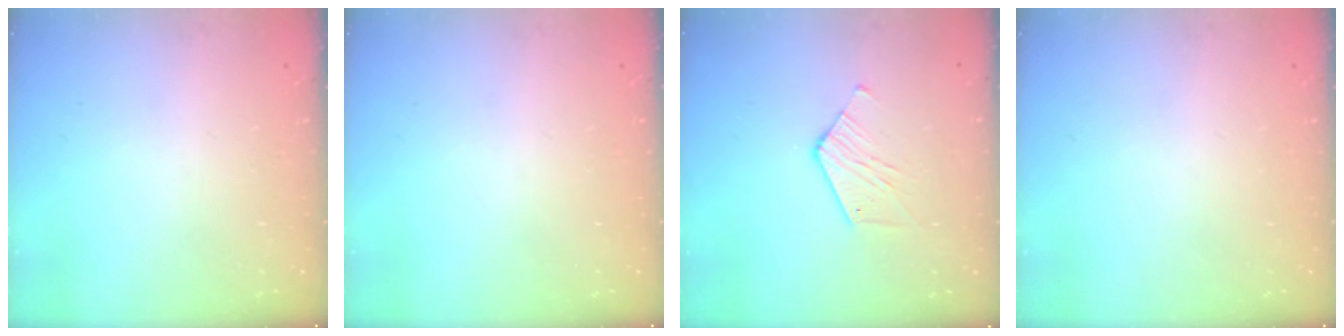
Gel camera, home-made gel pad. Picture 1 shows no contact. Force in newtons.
{"total": 0.0}
{"total": 6.6, "press": 6.6, "slide": 0.2}
{"total": 0.0}